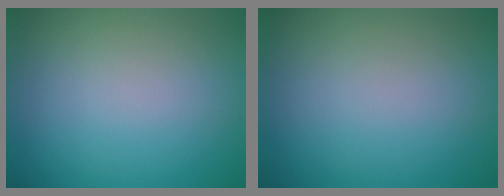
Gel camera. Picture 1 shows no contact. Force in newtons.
{"total": 0.0}